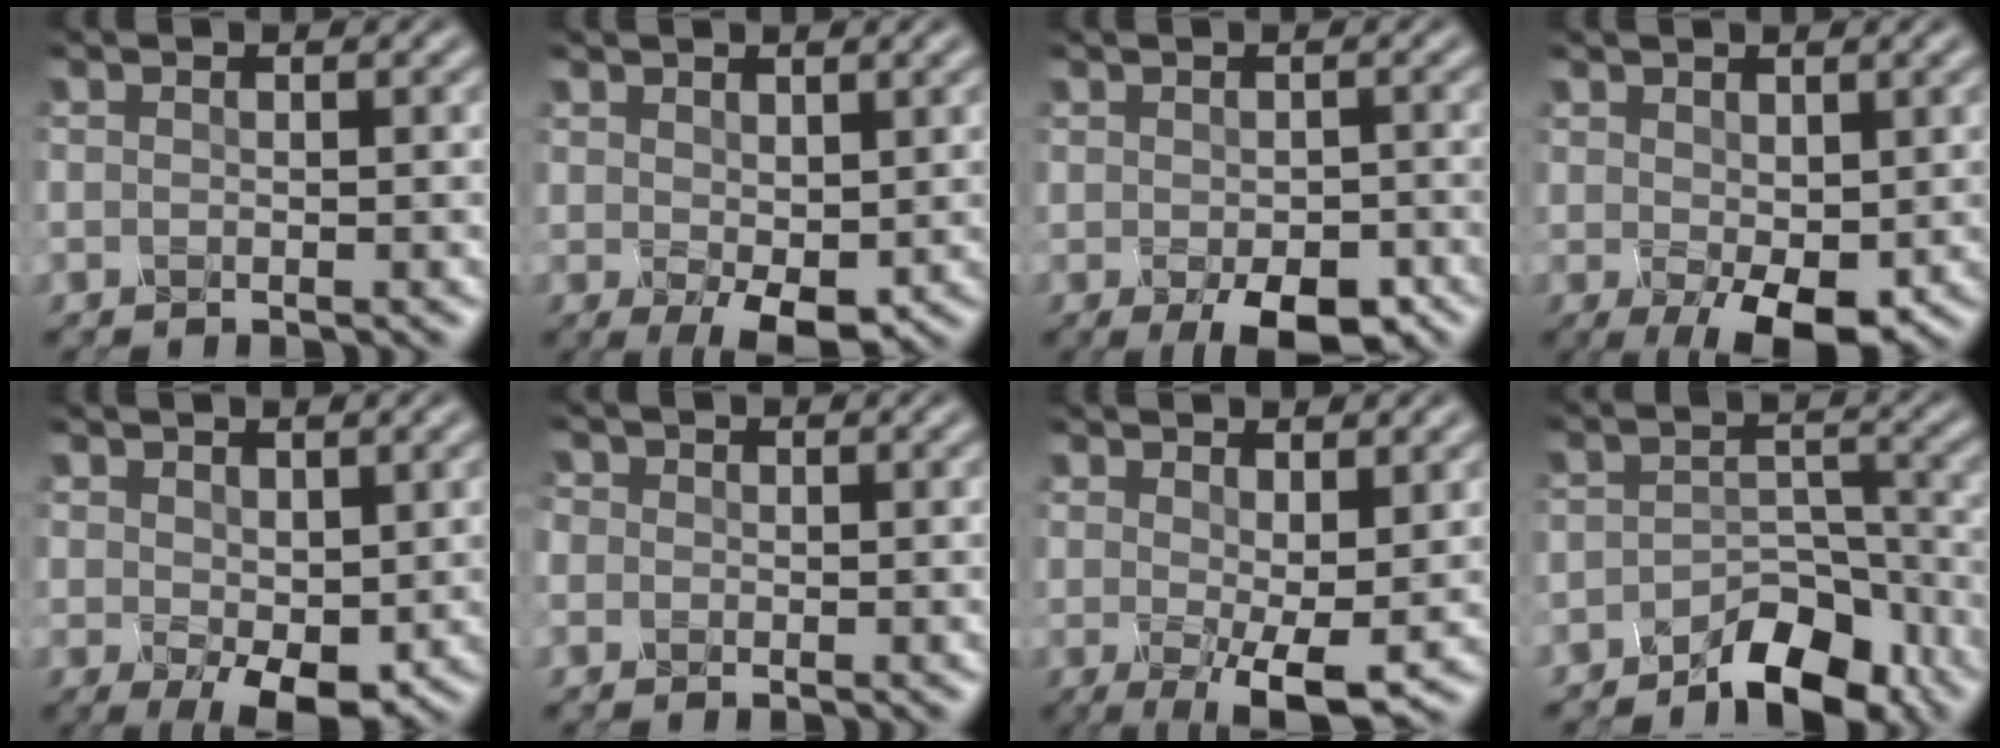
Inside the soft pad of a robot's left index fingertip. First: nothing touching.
{"total": 3.0, "force": [0.4, 1.6, 2.5], "torque": [-0.048, -0.011, 0.015]}
{"total": 4.8, "force": [-2.2, 2.4, 3.5], "torque": [-0.050, -0.015, -0.025]}
{"total": 4.1, "force": [-0.2, 2.1, 3.5], "torque": [-0.070, -0.009, 0.006]}
{"total": 3.8, "force": [0.4, 2.1, 3.1], "torque": [-0.063, -0.009, 0.015]}
{"total": 1.4, "force": [0.3, 1.4, 0.2], "torque": [-0.011, 0.004, -0.005]}
{"total": 5.1, "force": [0.5, 1.6, 4.8], "torque": [-0.088, -0.017, 0.016]}
{"total": 5.3, "force": [-4.3, 2.2, 2.3], "torque": [-0.025, 0.002, -0.074]}